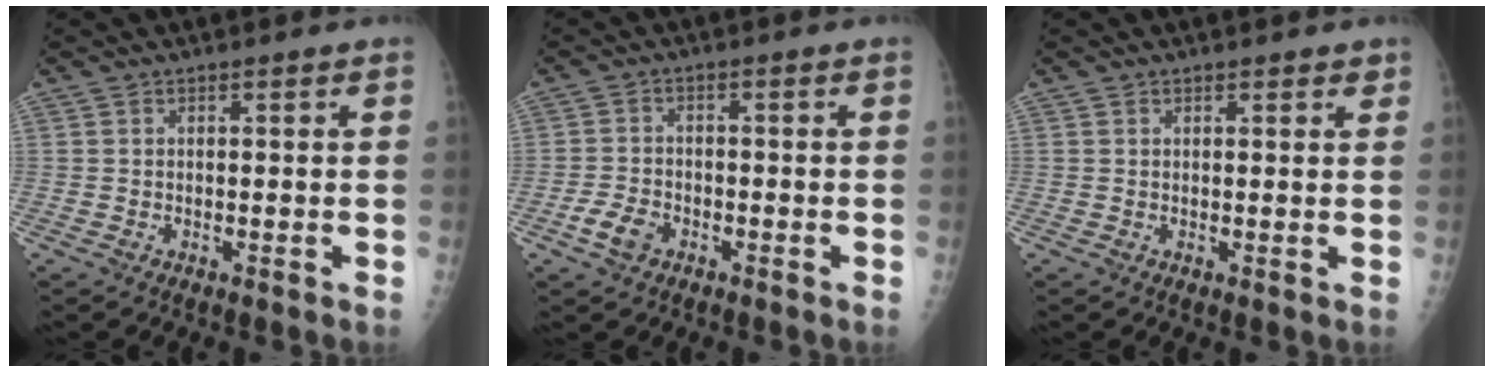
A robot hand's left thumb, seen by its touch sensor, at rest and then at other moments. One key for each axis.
{"total": 4.5, "fx": -2.3, "fy": 3.0, "fz": 2.4, "tx": -0.044, "ty": 0.012, "tz": -0.041}
{"total": 1.2, "fx": 0.9, "fy": 0.7, "fz": 0.2, "tx": 0.011, "ty": -0.005, "tz": 0.008}